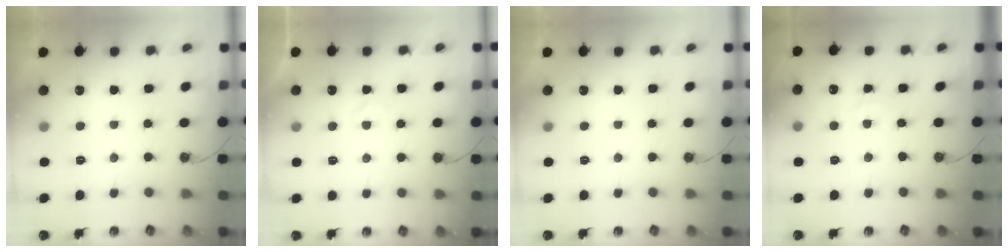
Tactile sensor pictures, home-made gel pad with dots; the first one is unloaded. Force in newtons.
{"total": 2.1, "press": 2.1, "slide": 0.4}
{"total": 0.0}
{"total": 1.3, "press": 1.3, "slide": 0.2}